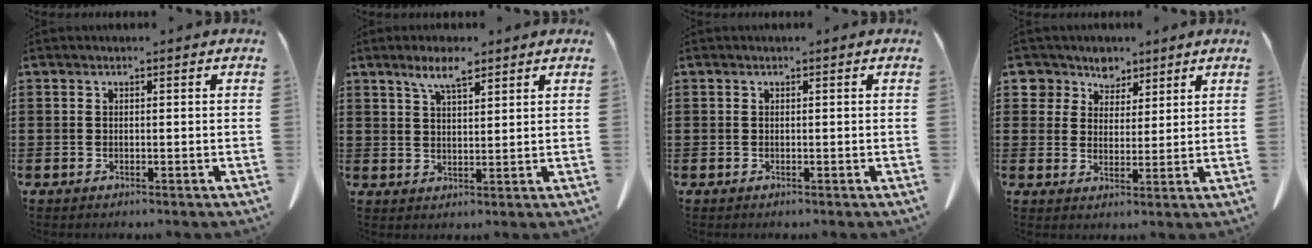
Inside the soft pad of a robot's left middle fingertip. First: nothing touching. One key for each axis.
{"total": 5.0, "fx": 3.4, "fy": 1.2, "fz": 3.5, "tx": -0.076, "ty": 0.002, "tz": 0.061}
{"total": 0.0}
{"total": 5.3, "fx": 4.1, "fy": 3.4, "fz": 0.4, "tx": -0.038, "ty": -0.007, "tz": 0.074}